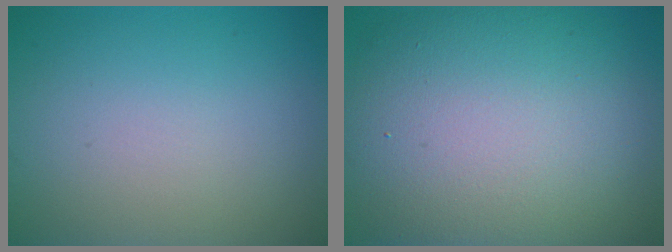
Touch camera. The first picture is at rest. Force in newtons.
{"total": 14.2, "press": 14.1, "slide": 1.2}